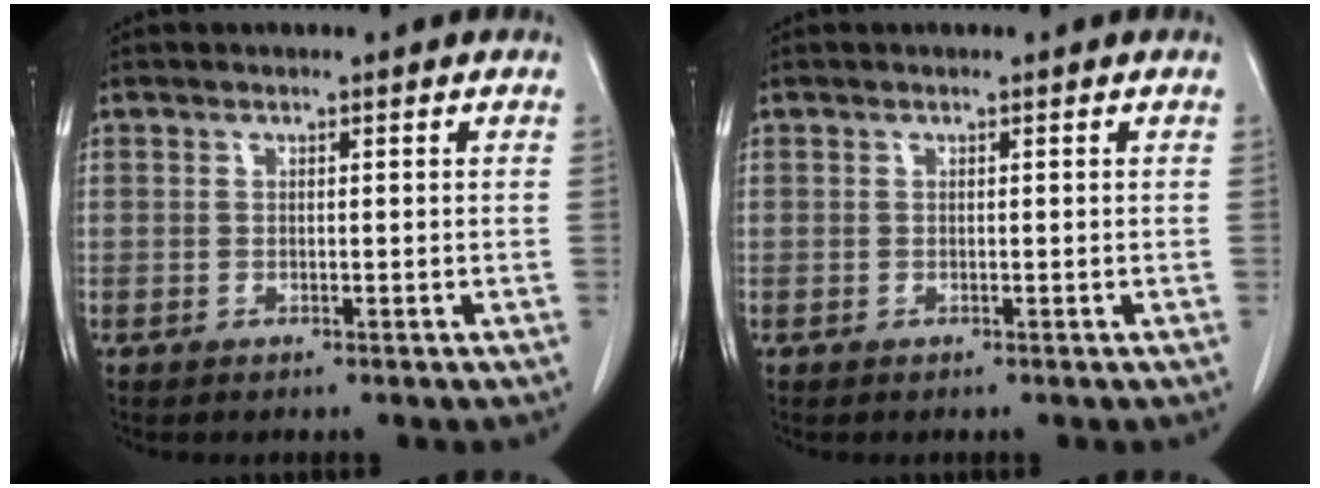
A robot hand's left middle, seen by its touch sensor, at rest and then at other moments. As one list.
[{"total": 0.0}]